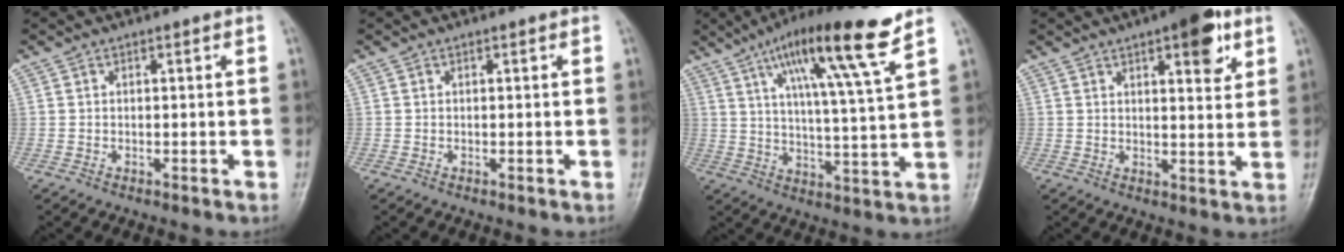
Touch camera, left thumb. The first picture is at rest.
{"total": 0.0}
{"total": 16.0, "force": [9.5, 0.6, 12.8], "torque": [-0.211, -0.037, 0.153]}
{"total": 9.1, "force": [4.8, 3.2, 7.1], "torque": [-0.076, -0.018, 0.060]}